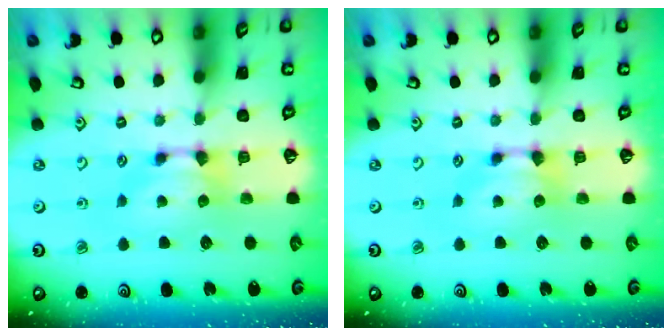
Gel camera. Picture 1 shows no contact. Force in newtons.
{"total": 0.0}